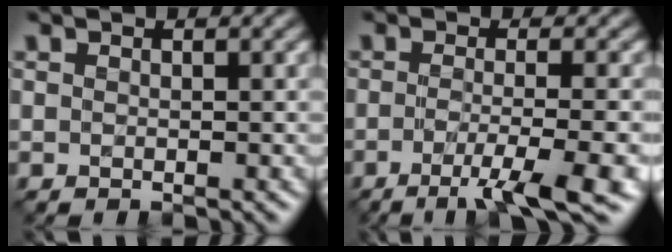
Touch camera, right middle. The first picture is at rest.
{"total": 6.1, "force": [-2.7, 0.9, 5.4], "torque": [-0.080, -0.008, -0.049]}